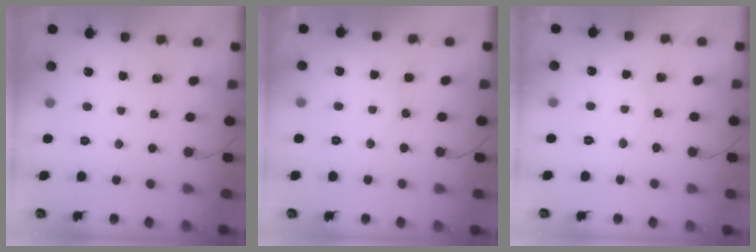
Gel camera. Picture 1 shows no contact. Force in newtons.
{"total": 5.1, "press": 4.7, "slide": 2.2}
{"total": 4.2, "press": 4.2, "slide": 0.4}